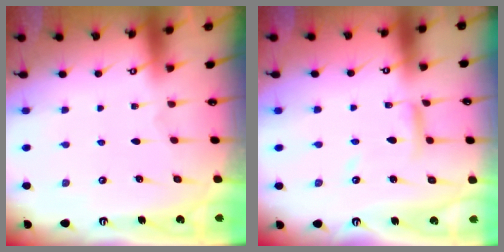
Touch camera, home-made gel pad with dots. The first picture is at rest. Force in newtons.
{"total": 8.3, "press": 8.3, "slide": 0.6}